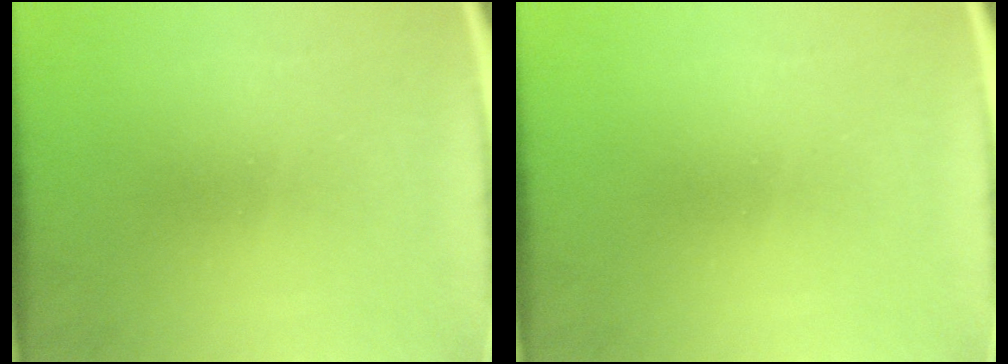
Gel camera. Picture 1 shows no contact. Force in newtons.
{"total": 0.0}